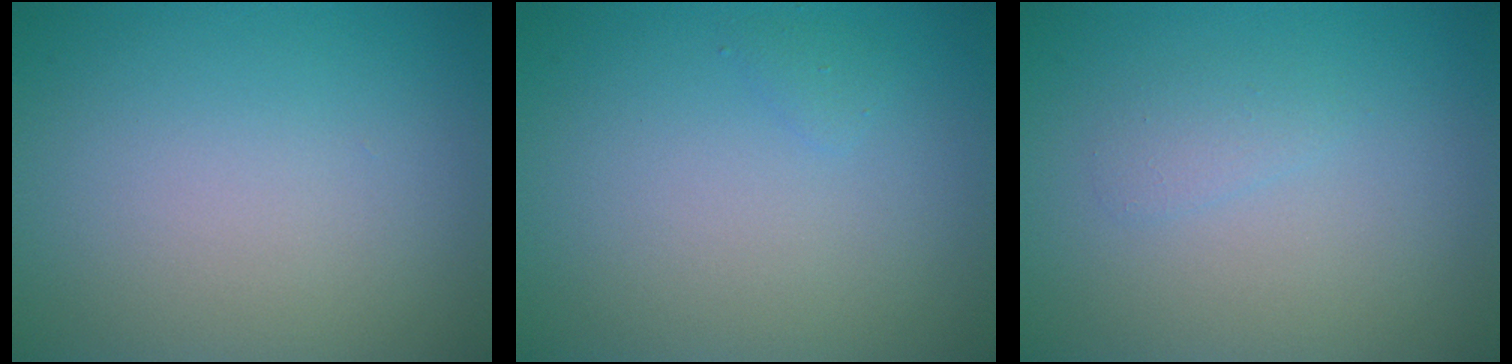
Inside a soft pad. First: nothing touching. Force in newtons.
{"total": 0.5, "press": 0.5, "slide": 0.0}
{"total": 1.0, "press": 1.0, "slide": 0.0}